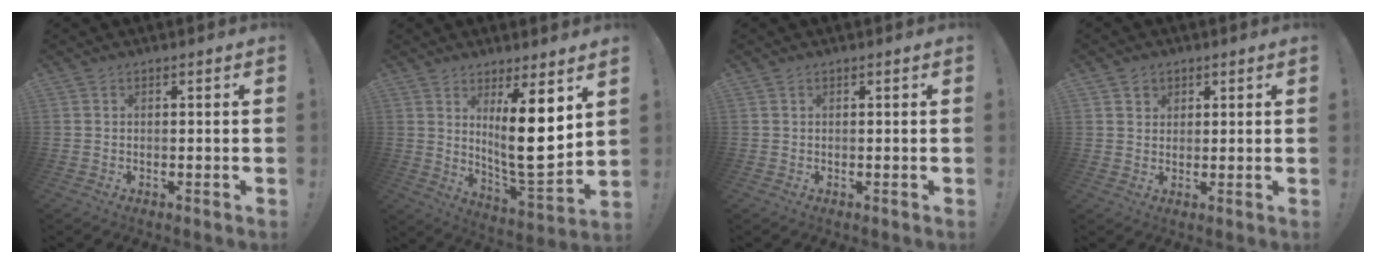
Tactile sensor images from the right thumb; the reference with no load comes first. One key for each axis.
{"total": 15.2, "fx": 5.0, "fy": 3.7, "fz": 13.8, "tx": -0.218, "ty": -0.048, "tz": 0.079}
{"total": 0.0}
{"total": 2.8, "fx": 1.7, "fy": 2.2, "fz": 0.4, "tx": 0.001, "ty": -0.009, "tz": 0.029}